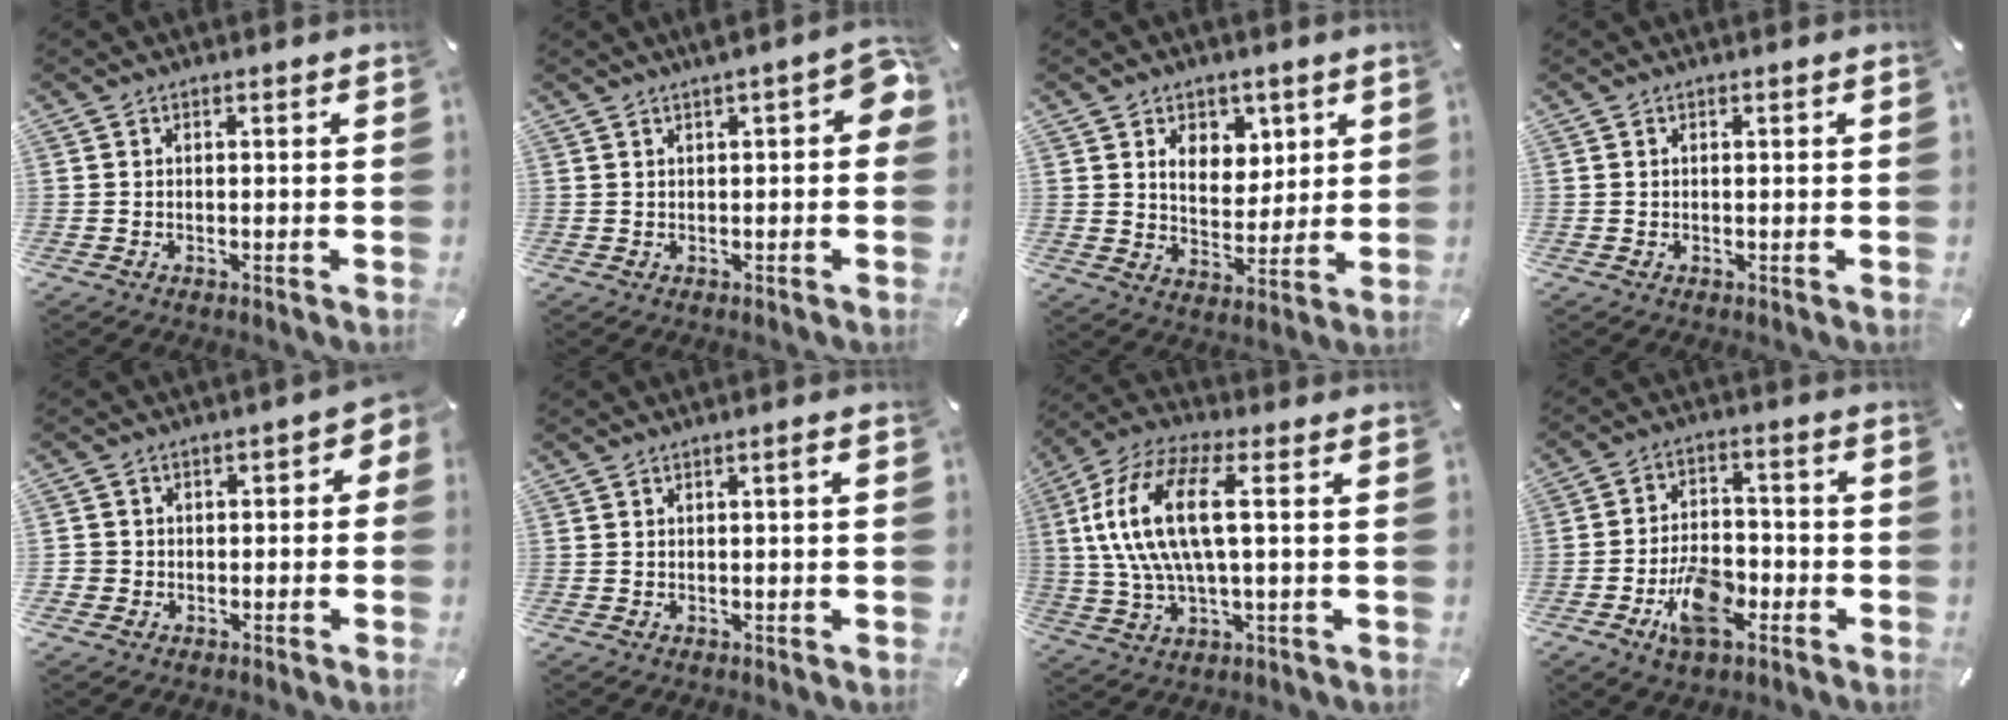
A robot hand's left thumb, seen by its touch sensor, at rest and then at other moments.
{"total": 6.0, "force": [1.3, 2.2, 5.4], "torque": [-0.073, 0.002, 0.020]}
{"total": 8.0, "force": [3.8, 6.1, 3.6], "torque": [-0.055, -0.012, 0.066]}
{"total": 0.0}
{"total": 4.1, "force": [-1.6, 3.5, 1.4], "torque": [-0.018, 0.012, -0.034]}
{"total": 1.2, "force": [0.0, 0.1, 1.2], "torque": [-0.019, 0.000, -0.001]}
{"total": 15.7, "force": [2.5, 6.2, 14.2], "torque": [-0.309, -0.007, 0.036]}
{"total": 11.8, "force": [-5.3, 6.6, 8.3], "torque": [-0.151, 0.020, -0.092]}